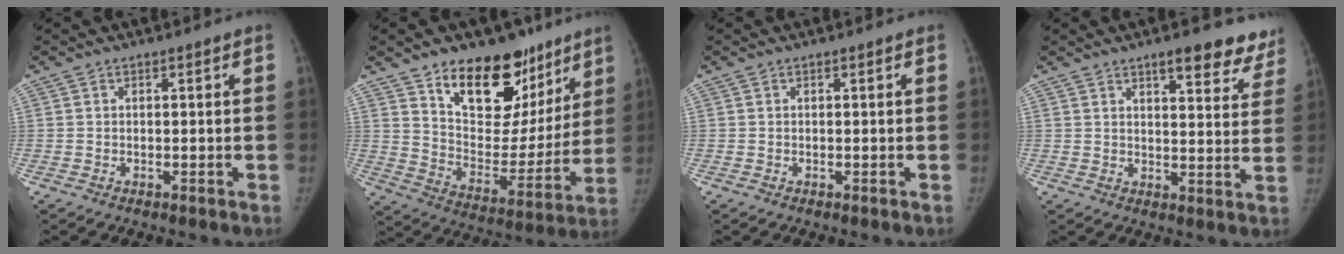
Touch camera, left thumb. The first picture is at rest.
{"total": 22.8, "force": [14.6, 12.7, 12.1], "torque": [-0.119, -0.079, 0.231]}
{"total": 0.0}
{"total": 13.3, "force": [9.6, 4.2, 8.2], "torque": [-0.060, -0.049, 0.122]}